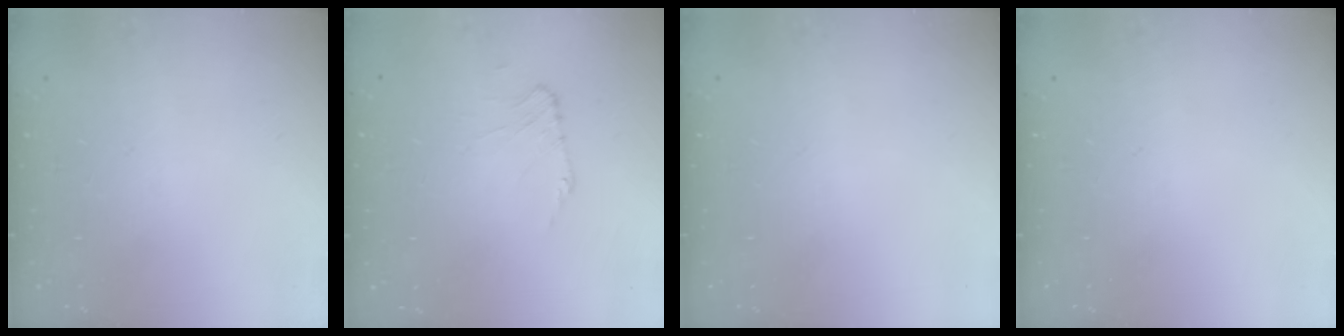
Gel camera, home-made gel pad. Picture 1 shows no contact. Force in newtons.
{"total": 1.1, "press": 1.0, "slide": 0.3}
{"total": 0.0}
{"total": 0.0}